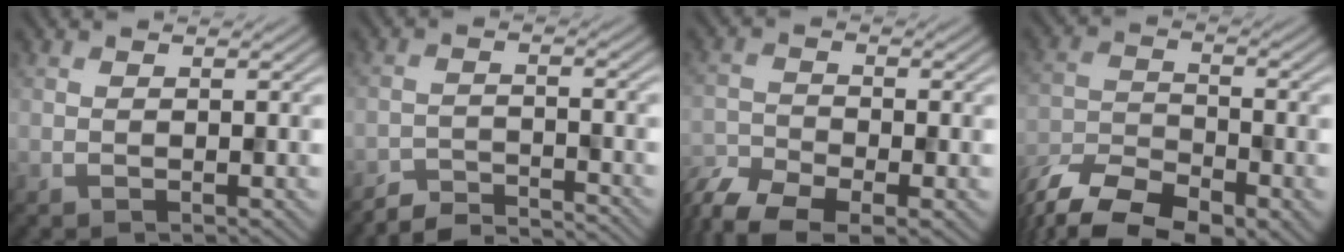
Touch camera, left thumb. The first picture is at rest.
{"total": 4.7, "force": [-4.5, 0.5, 1.0], "torque": [-0.020, 0.001, -0.084]}
{"total": 8.3, "force": [-6.5, 3.2, 4.1], "torque": [-0.083, -0.024, -0.124]}
{"total": 12.2, "force": [-9.1, 4.7, 6.5], "torque": [-0.138, -0.024, -0.159]}